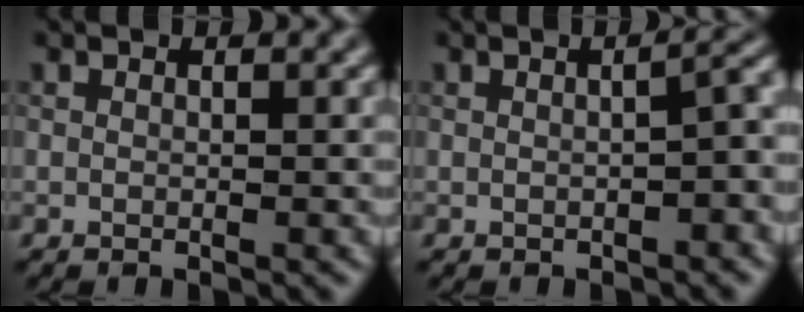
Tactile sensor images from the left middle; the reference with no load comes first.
{"total": 3.9, "force": [-0.3, 1.4, 3.6], "torque": [-0.036, 0.013, -0.001]}